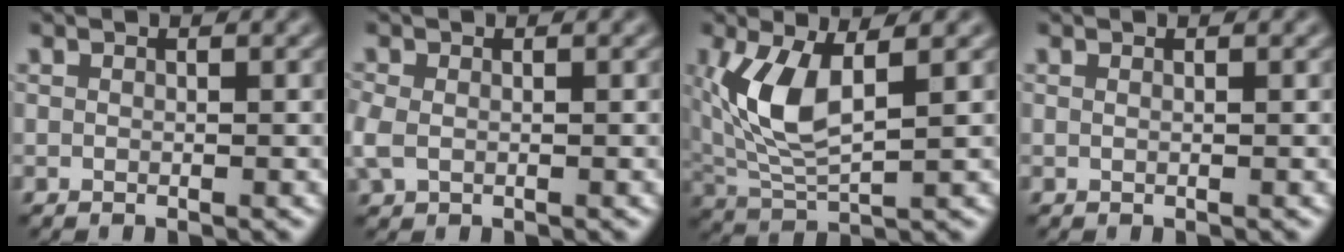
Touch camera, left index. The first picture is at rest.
{"total": 2.2, "force": [-0.3, 1.6, 1.5], "torque": [-0.044, 0.003, -0.008]}
{"total": 6.8, "force": [1.3, 3.0, 5.9], "torque": [-0.137, -0.008, 0.030]}
{"total": 0.0}